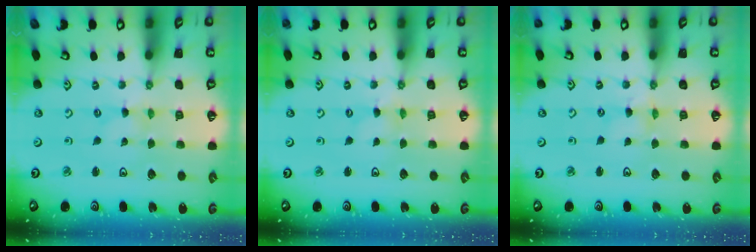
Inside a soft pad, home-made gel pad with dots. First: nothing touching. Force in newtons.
{"total": 0.0}
{"total": 1.5, "press": 1.4, "slide": 0.3}